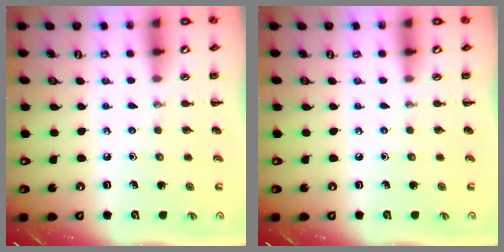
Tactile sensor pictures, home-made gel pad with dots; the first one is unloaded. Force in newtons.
{"total": 0.0}